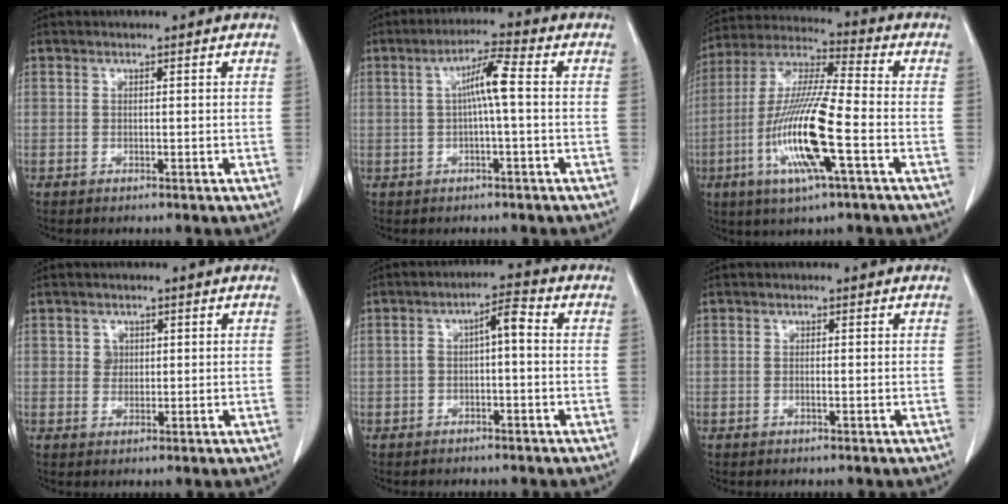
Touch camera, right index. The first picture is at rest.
{"total": 5.3, "force": [0.3, 0.1, 5.3], "torque": [-0.095, 0.015, 0.006]}
{"total": 15.8, "force": [-4.8, 1.1, 15.1], "torque": [-0.310, -0.012, -0.093]}
{"total": 2.0, "force": [0.6, 1.7, 0.7], "torque": [-0.009, 0.000, 0.010]}
{"total": 4.1, "force": [-0.2, 1.1, 3.9], "torque": [-0.065, 0.023, -0.004]}
{"total": 0.5, "force": [-0.2, 0.0, 0.5], "torque": [-0.011, 0.000, -0.002]}